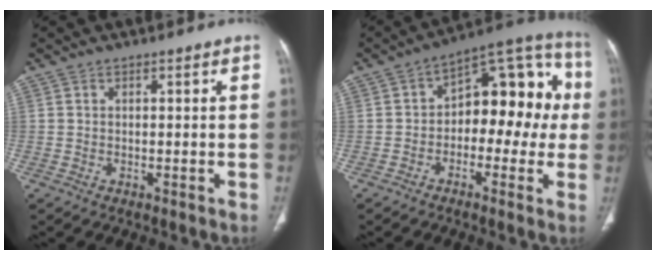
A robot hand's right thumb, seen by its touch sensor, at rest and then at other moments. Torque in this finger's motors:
{"motor_torque": [-0.49, 1.24, -0.05, 0.26, 0.21]}